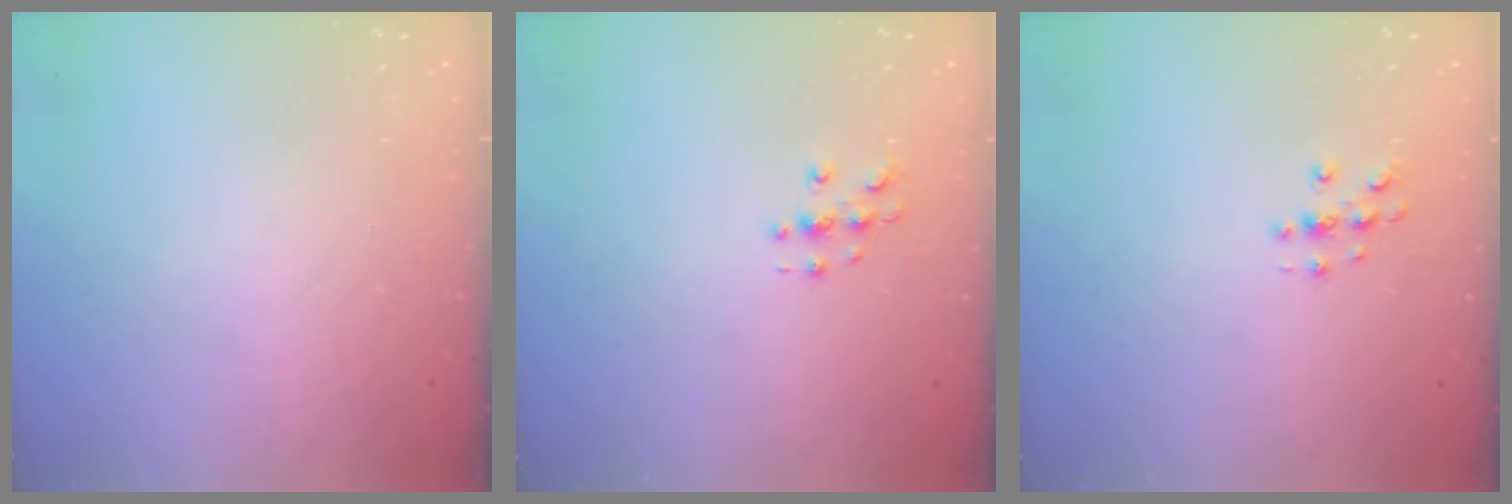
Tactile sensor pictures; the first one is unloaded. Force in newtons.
{"total": 2.8, "press": 2.8, "slide": 0.2}
{"total": 3.0, "press": 3.0, "slide": 0.3}